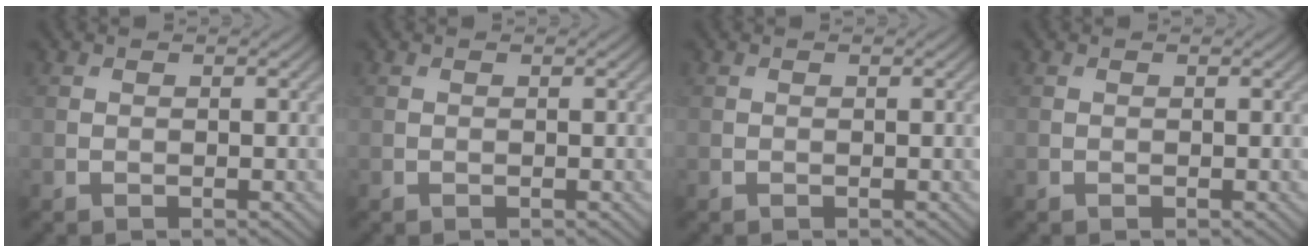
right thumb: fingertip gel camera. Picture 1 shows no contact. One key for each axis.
{"total": 0.0}
{"total": 0.0}
{"total": 0.0}